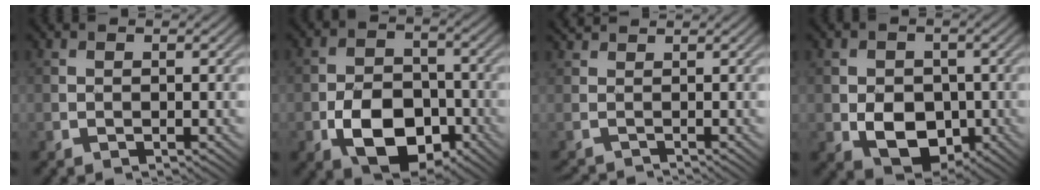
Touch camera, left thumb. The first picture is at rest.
{"total": 9.3, "force": [-3.8, 5.8, 6.1], "torque": [-0.117, -0.010, -0.069]}
{"total": 1.2, "force": [-0.8, 0.7, 0.5], "torque": [-0.023, -0.005, -0.023]}
{"total": 6.4, "force": [-1.5, 4.8, 4.0], "torque": [-0.073, -0.013, -0.028]}